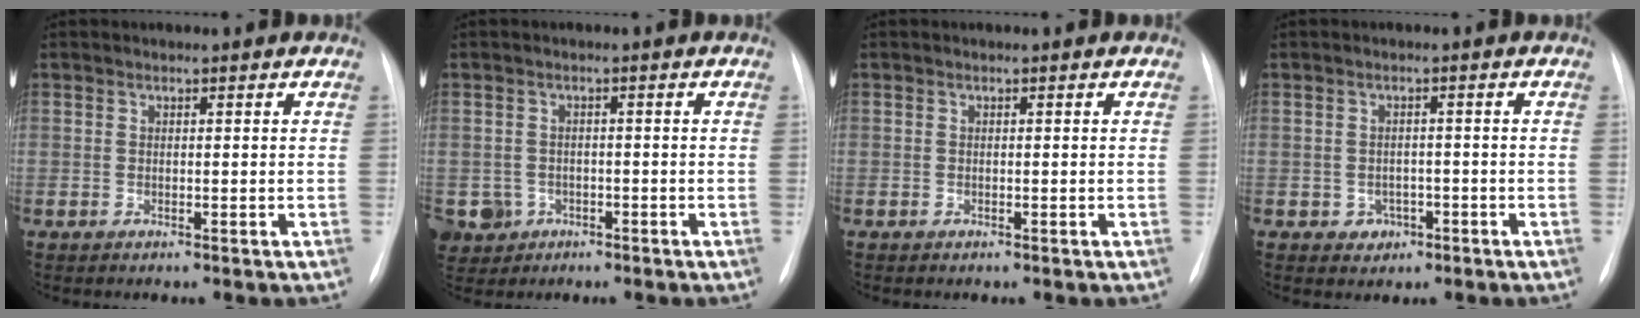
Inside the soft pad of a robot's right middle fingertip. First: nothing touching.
{"total": 5.3, "force": [-2.3, 4.7, 0.4], "torque": [-0.014, 0.006, -0.034]}
{"total": 0.0}
{"total": 2.6, "force": [-1.1, 2.2, 0.7], "torque": [-0.002, 0.009, -0.009]}